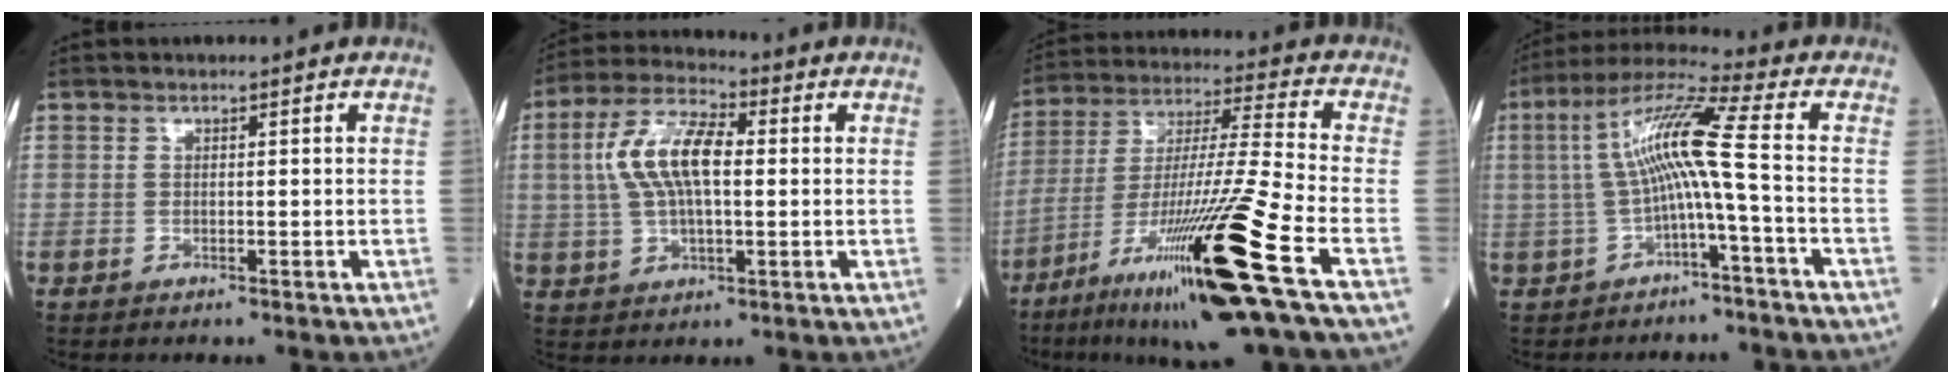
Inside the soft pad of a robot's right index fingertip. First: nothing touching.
{"total": 10.6, "force": [1.4, 4.1, 9.7], "torque": [-0.208, 0.022, 0.024]}
{"total": 24.5, "force": [-12.4, -1.2, 21.0], "torque": [-0.361, -0.044, -0.222]}
{"total": 9.6, "force": [-0.7, -0.8, 9.6], "torque": [-0.184, 0.035, -0.013]}